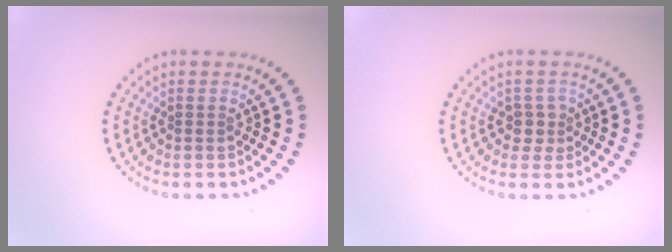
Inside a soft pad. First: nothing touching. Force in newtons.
{"total": 1.8, "press": 1.4, "slide": 1.1}